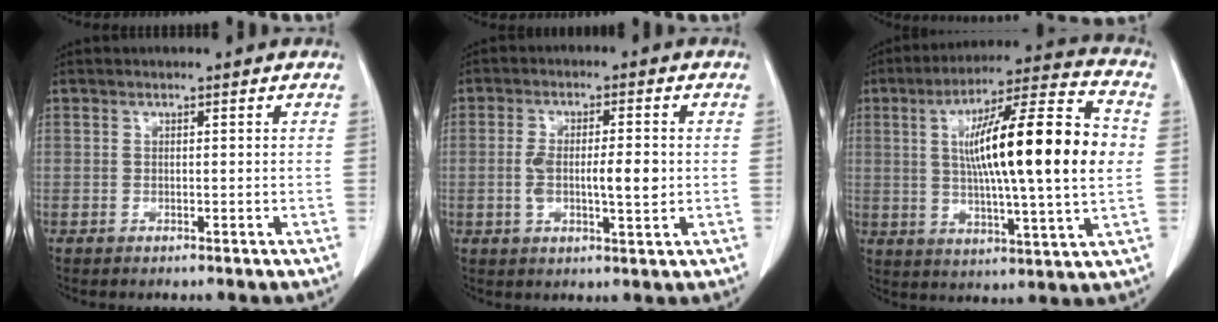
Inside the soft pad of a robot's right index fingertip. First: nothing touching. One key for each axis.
{"total": 7.0, "fx": -0.3, "fy": 1.8, "fz": 6.8, "tx": -0.118, "ty": 0.005, "tz": -0.001}
{"total": 21.0, "fx": 2.2, "fy": 1.7, "fz": 20.8, "tx": -0.335, "ty": 0.019, "tz": 0.026}